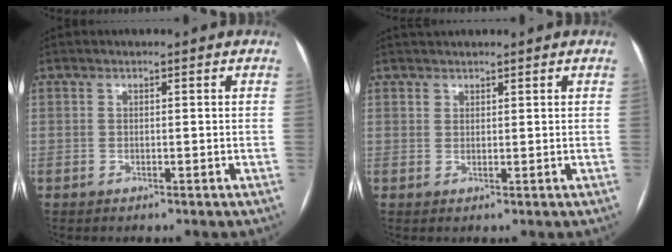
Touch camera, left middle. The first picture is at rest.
{"total": 1.9, "force": [1.8, 0.6, 0.3], "torque": [-0.002, 0.015, 0.032]}